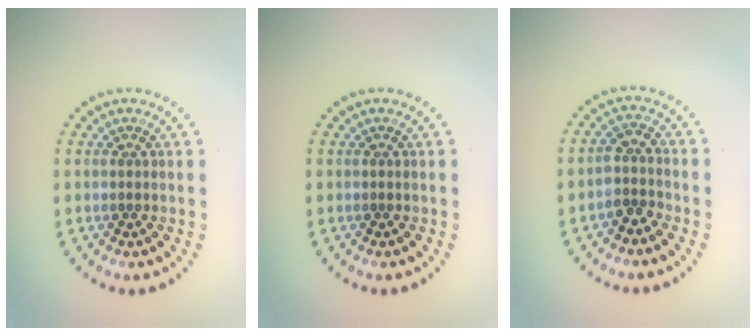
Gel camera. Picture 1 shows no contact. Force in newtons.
{"total": 0.0}
{"total": 2.2, "press": 1.7, "slide": 1.3}